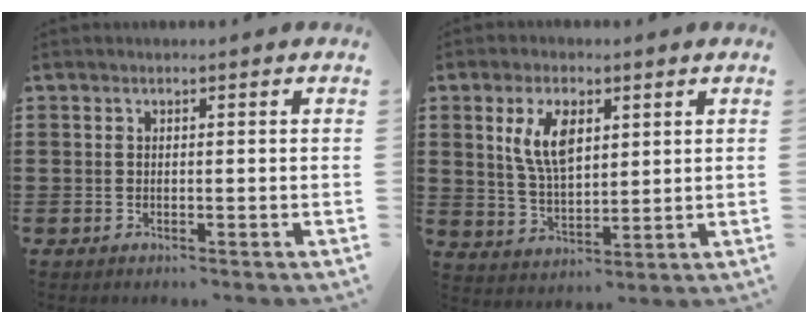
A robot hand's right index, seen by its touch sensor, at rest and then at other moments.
{"total": 7.7, "force": [2.9, 3.7, 6.1], "torque": [-0.123, 0.007, 0.049]}